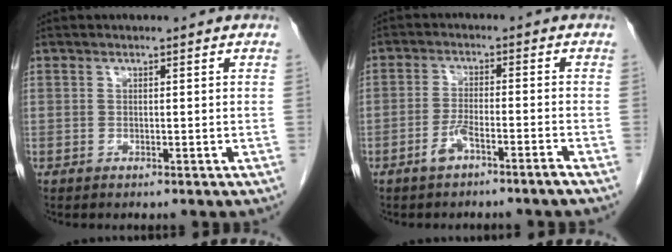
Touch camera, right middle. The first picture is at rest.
{"total": 3.9, "force": [-2.8, -0.1, 2.7], "torque": [-0.053, 0.004, -0.052]}